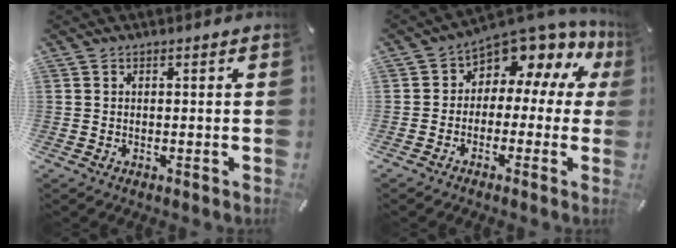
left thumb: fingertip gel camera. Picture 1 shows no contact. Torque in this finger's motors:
{"motor_torque": [0.70, 1.56, 0.46, 0.27, 0.05]}